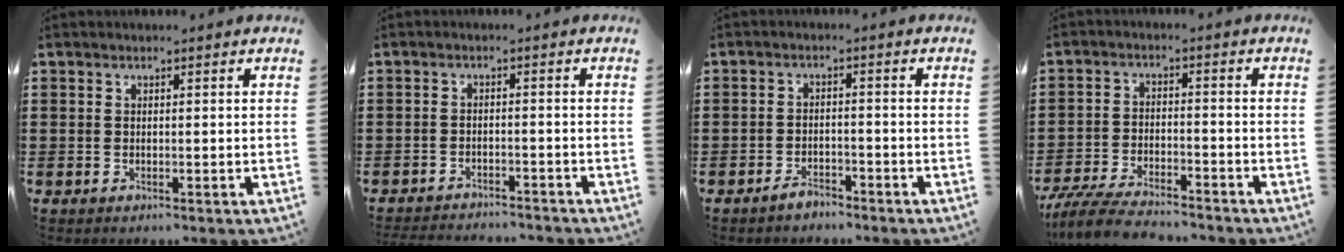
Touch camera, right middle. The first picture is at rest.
{"total": 2.7, "force": [-2.7, 0.2, -0.1], "torque": [-0.004, -0.001, -0.057]}
{"total": 2.4, "force": [-2.2, 0.8, 0.4], "torque": [-0.012, 0.003, -0.044]}
{"total": 6.5, "force": [-6.0, 0.9, 2.4], "torque": [-0.053, 0.001, -0.116]}